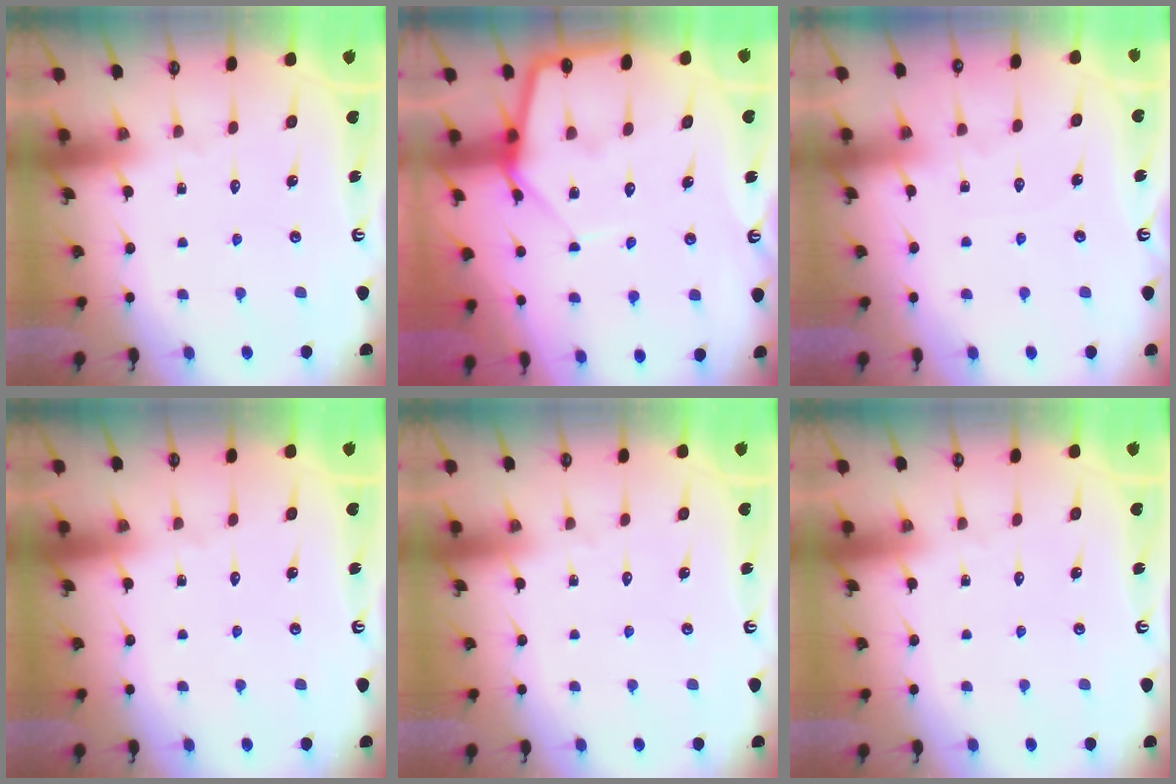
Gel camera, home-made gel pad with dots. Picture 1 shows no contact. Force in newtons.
{"total": 9.2, "press": 9.2, "slide": 0.7}
{"total": 3.8, "press": 3.8, "slide": 0.5}
{"total": 0.0}
{"total": 0.0}
{"total": 0.0}